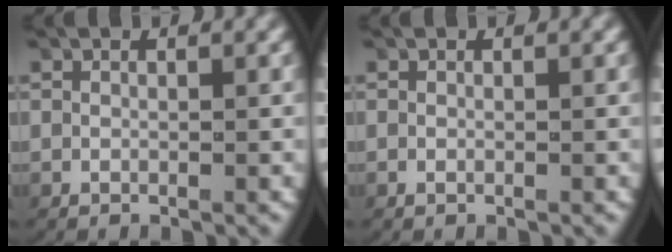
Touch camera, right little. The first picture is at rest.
{"total": 0.0}